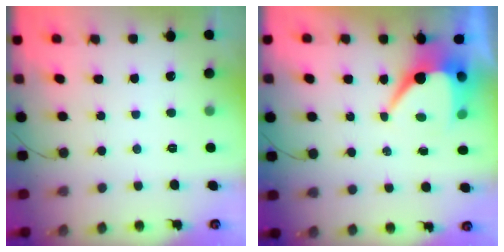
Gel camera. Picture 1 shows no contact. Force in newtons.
{"total": 8.7, "press": 8.7, "slide": 0.8}